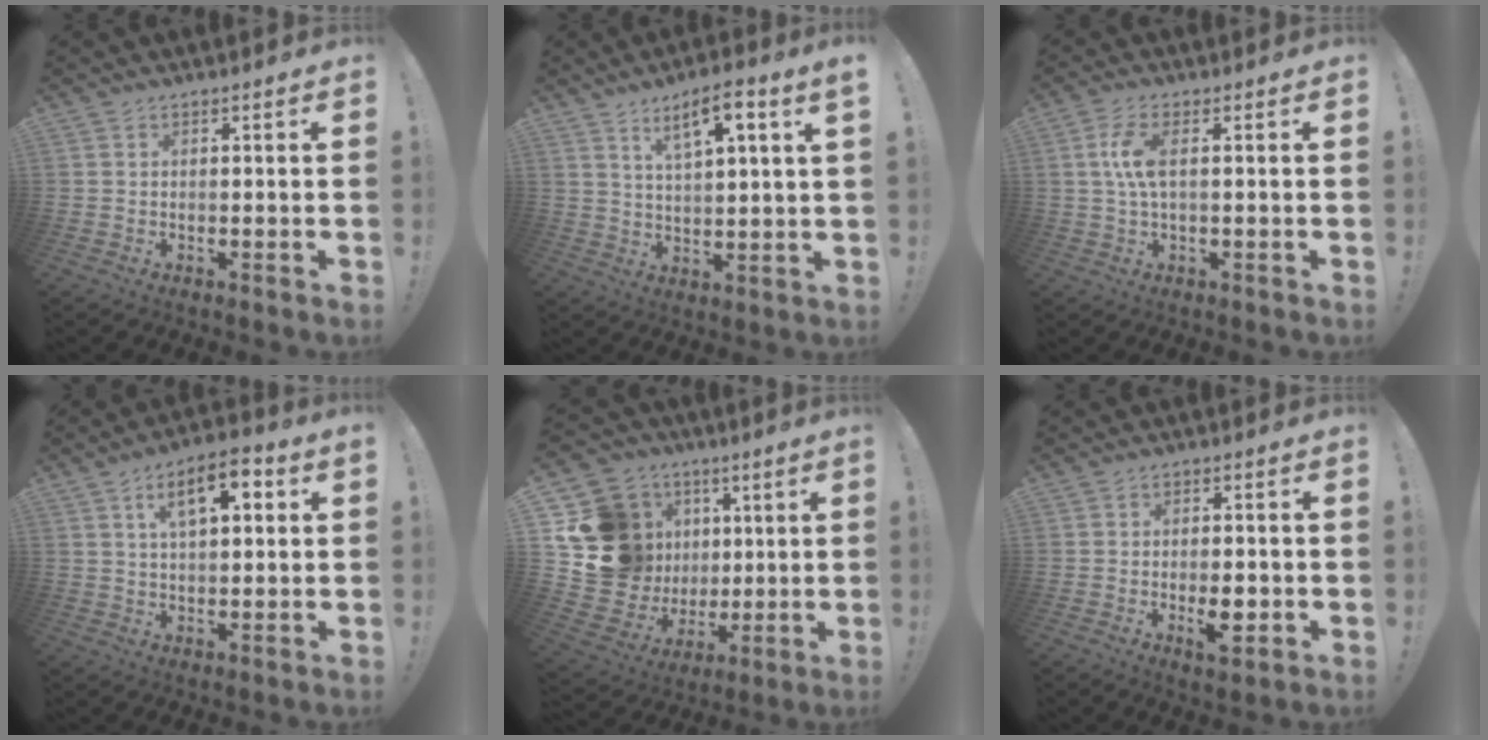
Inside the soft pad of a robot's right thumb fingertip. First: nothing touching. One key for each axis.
{"total": 8.5, "fx": 5.1, "fy": 1.0, "fz": 6.8, "tx": -0.107, "ty": -0.019, "tz": 0.080}
{"total": 7.0, "fx": 0.9, "fy": 2.4, "fz": 6.5, "tx": -0.130, "ty": -0.005, "tz": 0.015}
{"total": 10.7, "fx": 3.9, "fy": 4.8, "fz": 8.8, "tx": -0.129, "ty": -0.003, "tz": 0.063}
{"total": 20.6, "fx": 4.8, "fy": 18.2, "fz": 8.6, "tx": -0.164, "ty": -0.027, "tz": 0.141}
{"total": 6.1, "fx": -1.7, "fy": 2.4, "fz": 5.4, "tx": -0.078, "ty": 0.000, "tz": -0.025}